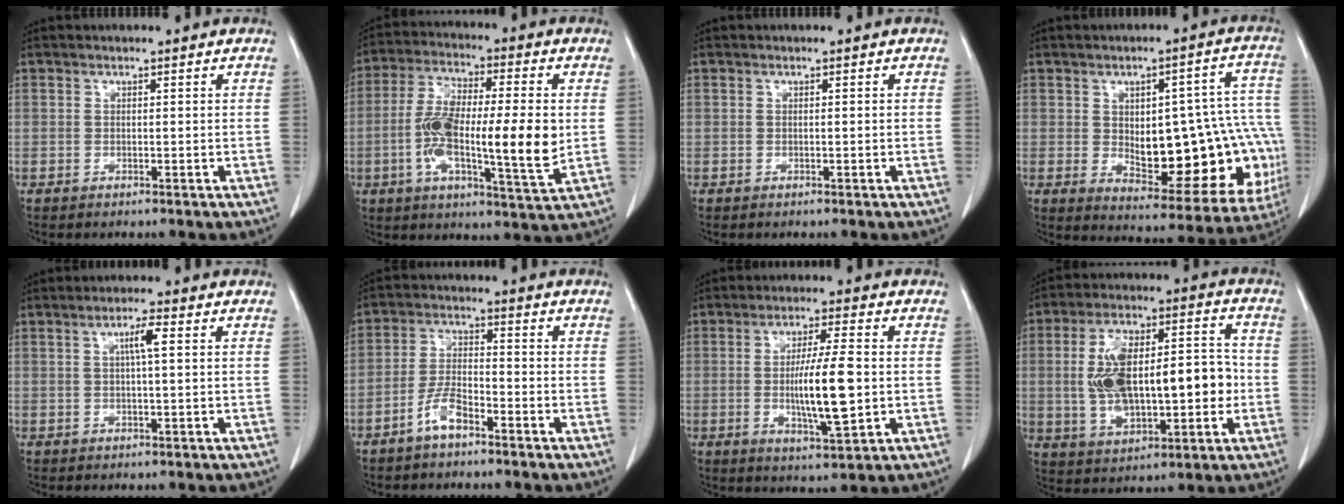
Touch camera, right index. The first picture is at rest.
{"total": 16.5, "force": [-1.3, 3.0, 16.2], "torque": [-0.292, -0.001, -0.027]}
{"total": 0.0}
{"total": 21.7, "force": [-2.3, 8.5, 19.9], "torque": [-0.189, 0.036, 0.004]}
{"total": 3.1, "force": [0.8, 0.1, 3.0], "torque": [-0.053, 0.004, 0.012]}
{"total": 5.1, "force": [-3.5, 1.3, 3.4], "torque": [-0.077, 0.006, -0.069]}
{"total": 9.8, "force": [-0.8, 1.0, 9.7], "torque": [-0.168, -0.011, -0.015]}
{"total": 17.6, "force": [-0.9, 7.1, 16.1], "torque": [-0.288, 0.030, -0.003]}